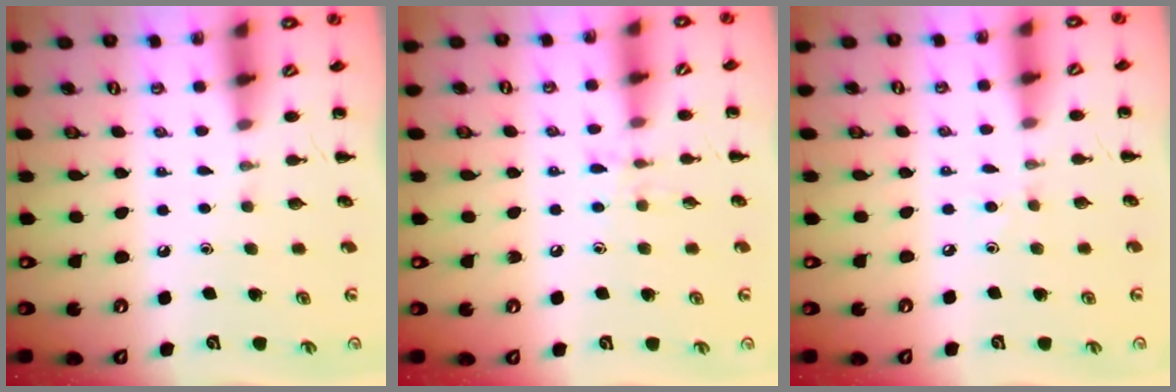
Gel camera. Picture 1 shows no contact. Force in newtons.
{"total": 7.0, "press": 6.8, "slide": 1.9}
{"total": 2.4, "press": 2.3, "slide": 0.8}